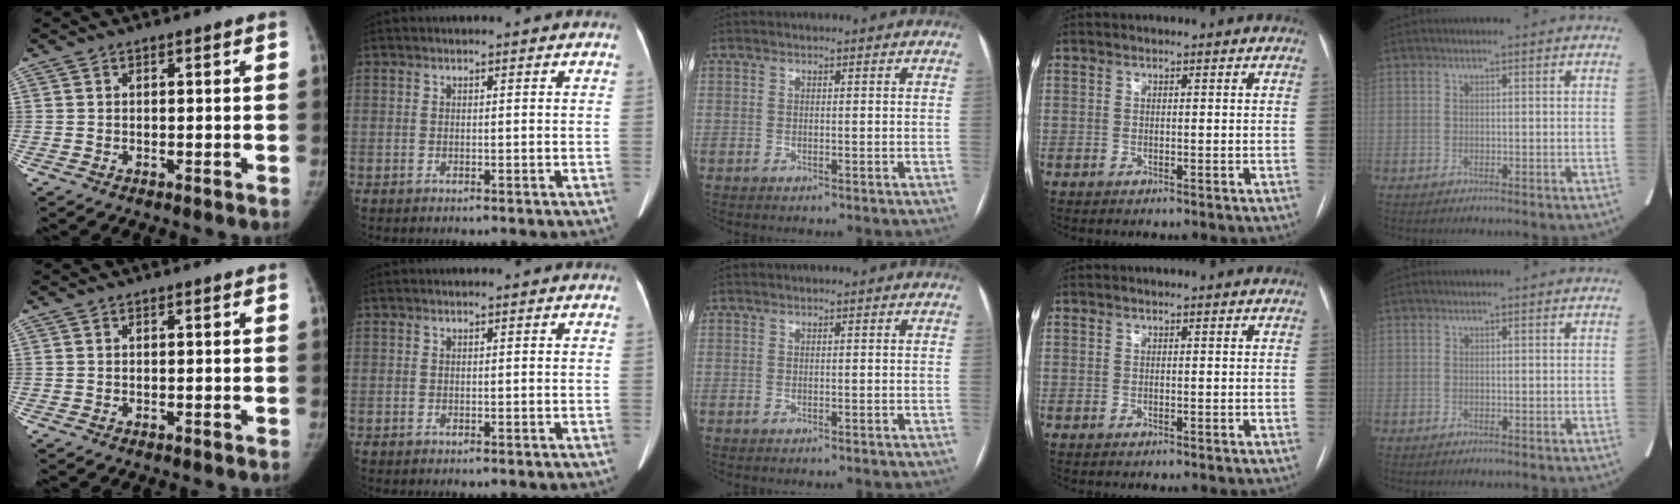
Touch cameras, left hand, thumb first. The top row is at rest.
{}